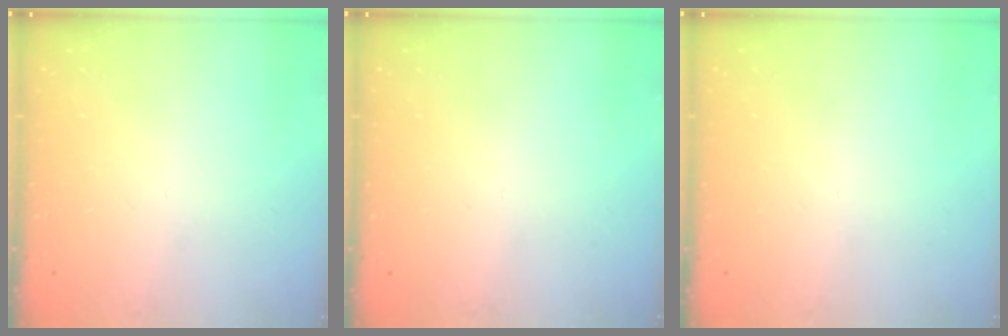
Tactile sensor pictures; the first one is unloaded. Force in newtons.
{"total": 0.0}
{"total": 0.0}